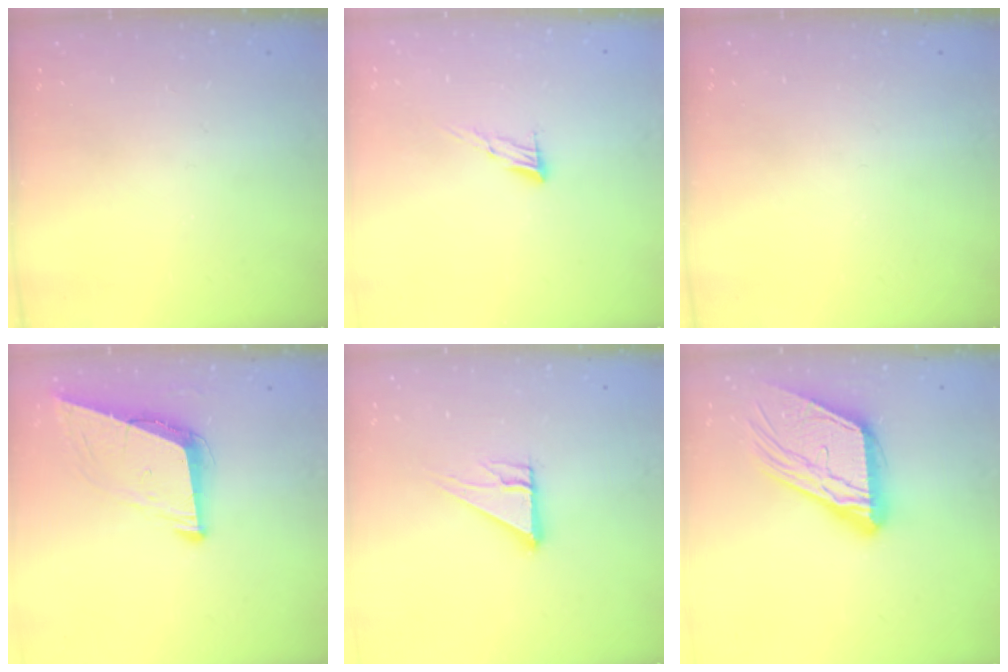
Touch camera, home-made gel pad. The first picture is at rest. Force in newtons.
{"total": 7.2, "press": 7.1, "slide": 1.2}
{"total": 0.0}
{"total": 9.1, "press": 8.4, "slide": 3.5}
{"total": 8.5, "press": 8.4, "slide": 0.8}
{"total": 18.3, "press": 18.2, "slide": 1.8}